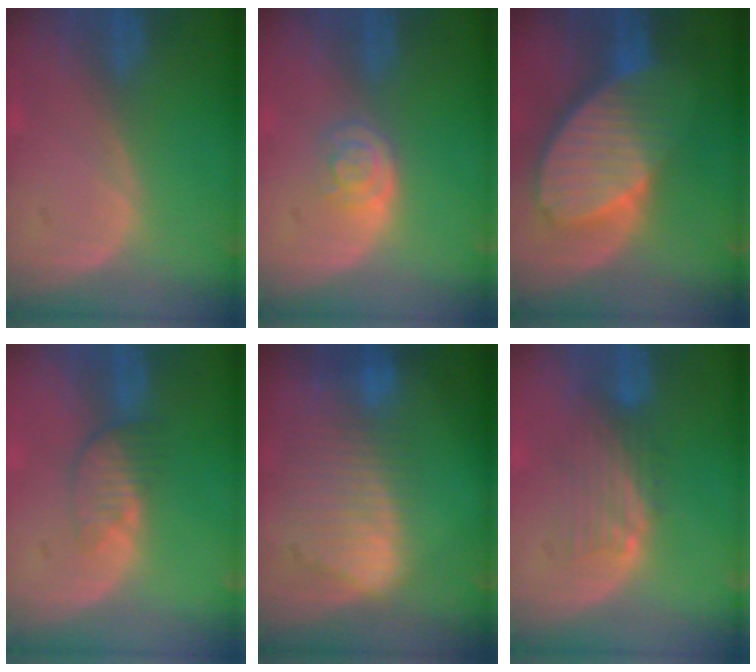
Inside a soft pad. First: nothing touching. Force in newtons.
{"total": 3.3, "press": 3.3, "slide": 0.1}
{"total": 10.2, "press": 9.0, "slide": 4.8}
{"total": 3.8, "press": 3.5, "slide": 1.6}
{"total": 9.6, "press": 8.3, "slide": 4.8}
{"total": 5.0, "press": 4.3, "slide": 2.6}